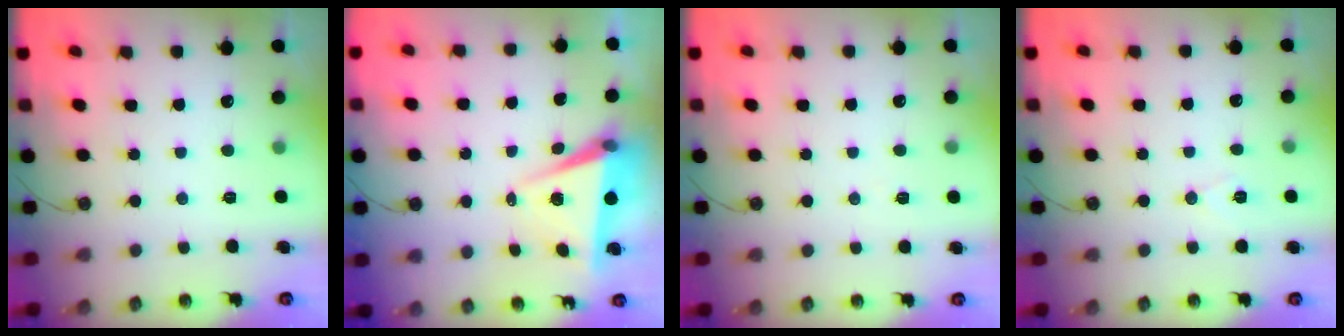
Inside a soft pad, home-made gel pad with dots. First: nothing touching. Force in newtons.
{"total": 6.0, "press": 4.2, "slide": 4.3}
{"total": 4.5, "press": 1.6, "slide": 4.2}
{"total": 6.9, "press": 5.3, "slide": 4.5}